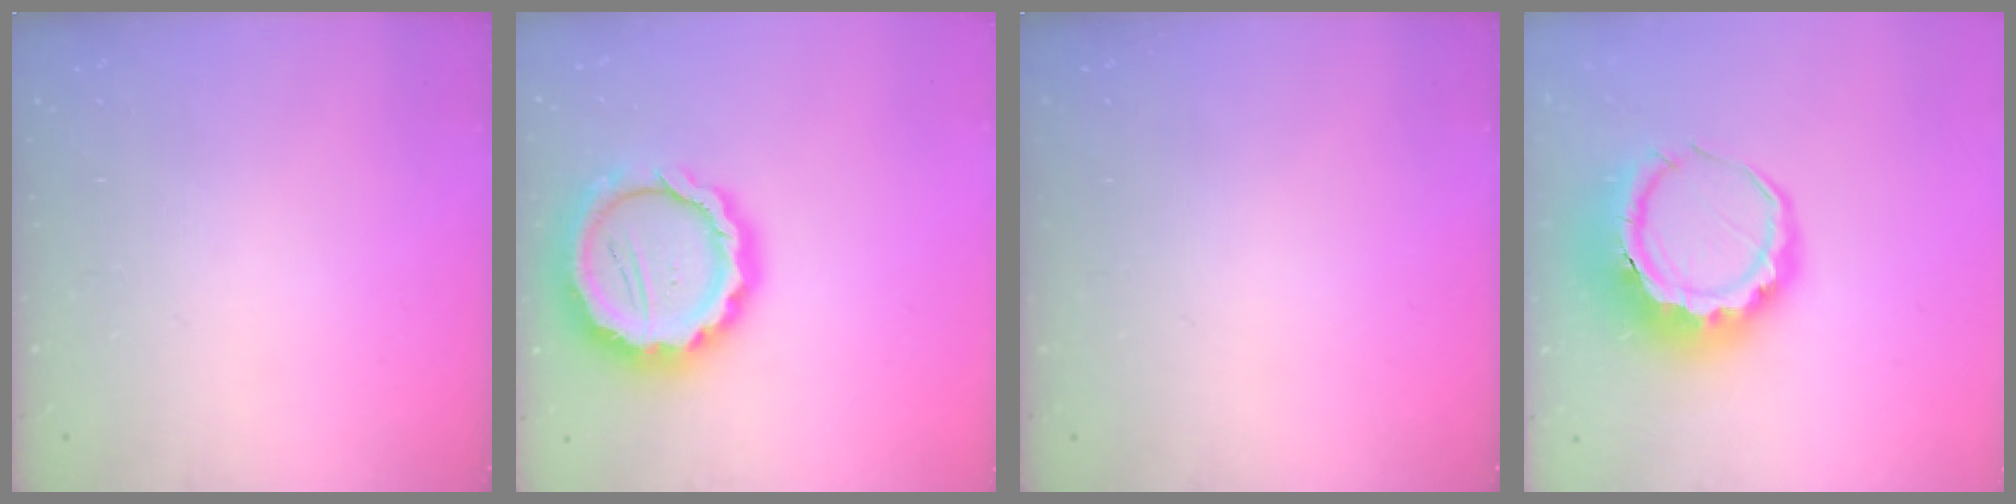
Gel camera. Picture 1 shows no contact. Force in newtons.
{"total": 18.9, "press": 18.5, "slide": 3.7}
{"total": 0.0}
{"total": 12.5, "press": 12.3, "slide": 2.2}